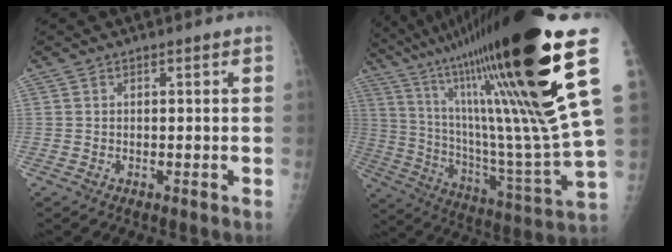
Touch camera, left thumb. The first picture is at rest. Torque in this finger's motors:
{"motor_torque": [2.89, 1.11, 2.36, -0.42, 0.85]}